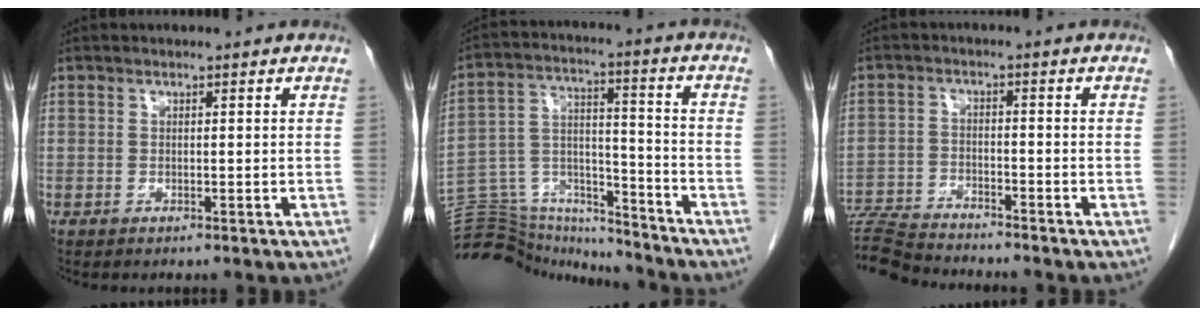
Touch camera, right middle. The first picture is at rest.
{"total": 19.2, "force": [-18.5, 3.7, 3.5], "torque": [-0.089, 0.037, -0.294]}
{"total": 9.3, "force": [-9.1, -0.1, 1.9], "torque": [-0.033, -0.008, -0.163]}